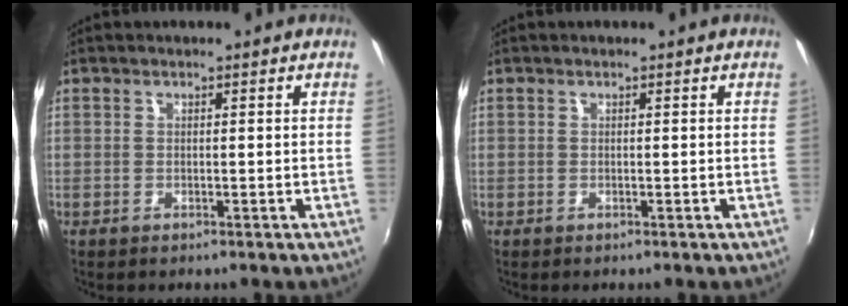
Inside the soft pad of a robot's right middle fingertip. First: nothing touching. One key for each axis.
{"total": 0.0}